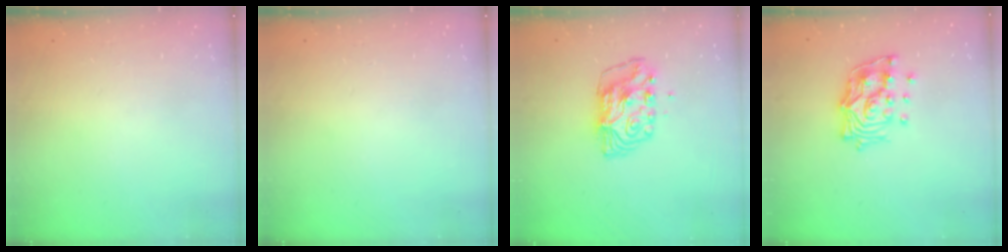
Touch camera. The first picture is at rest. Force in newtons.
{"total": 0.0}
{"total": 7.0, "press": 7.0, "slide": 0.6}
{"total": 15.1, "press": 15.0, "slide": 1.8}